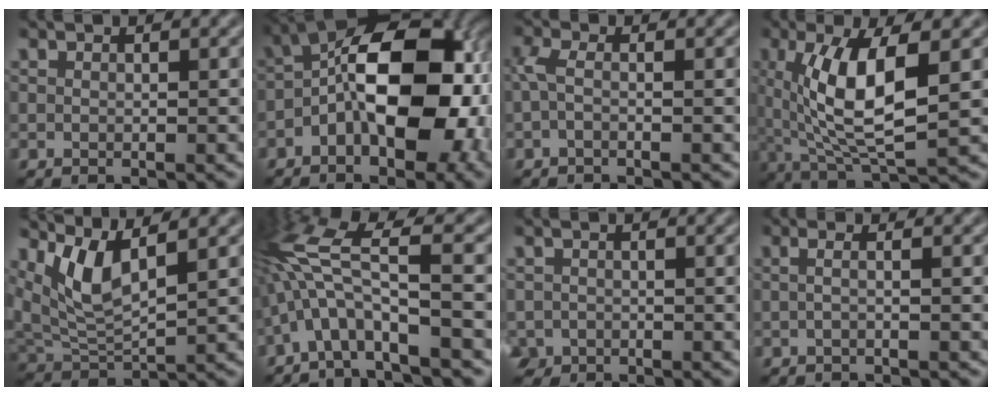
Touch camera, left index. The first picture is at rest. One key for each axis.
{"total": 14.1, "fx": -2.5, "fy": 7.5, "fz": 11.7, "tx": -0.160, "ty": 0.018, "tz": -0.054}
{"total": 1.6, "fx": -0.5, "fy": 0.6, "fz": 1.4, "tx": -0.039, "ty": -0.001, "tz": -0.014}
{"total": 8.5, "fx": 1.2, "fy": 2.9, "fz": 7.9, "tx": -0.154, "ty": -0.009, "tz": 0.026}
{"total": 4.9, "fx": 2.6, "fy": 1.7, "fz": 3.8, "tx": -0.094, "ty": -0.010, "tz": 0.060}
{"total": 8.1, "fx": -2.0, "fy": 2.0, "fz": 7.6, "tx": -0.168, "ty": 0.022, "tz": -0.050}
{"total": 1.5, "fx": -1.0, "fy": 1.1, "fz": 0.1, "tx": 0.001, "ty": -0.006, "tz": -0.020}
{"total": 2.0, "fx": 0.1, "fy": 1.0, "fz": 1.8, "tx": -0.016, "ty": -0.003, "tz": -0.020}